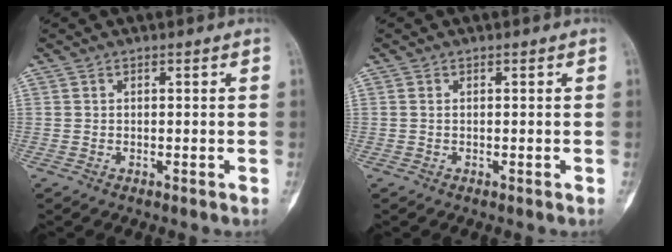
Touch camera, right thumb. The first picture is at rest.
{"total": 0.0}